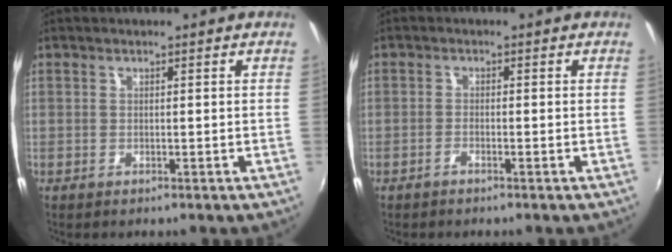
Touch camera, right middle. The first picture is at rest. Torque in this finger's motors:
{"motor_torque": [-0.18, 0.02, 0.02, -0.01]}